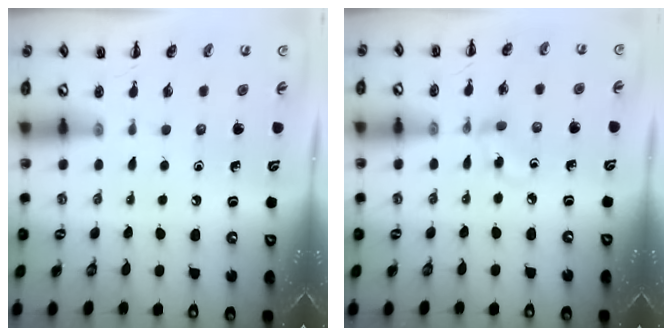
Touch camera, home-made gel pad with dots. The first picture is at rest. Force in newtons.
{"total": 4.9, "press": 4.5, "slide": 1.7}